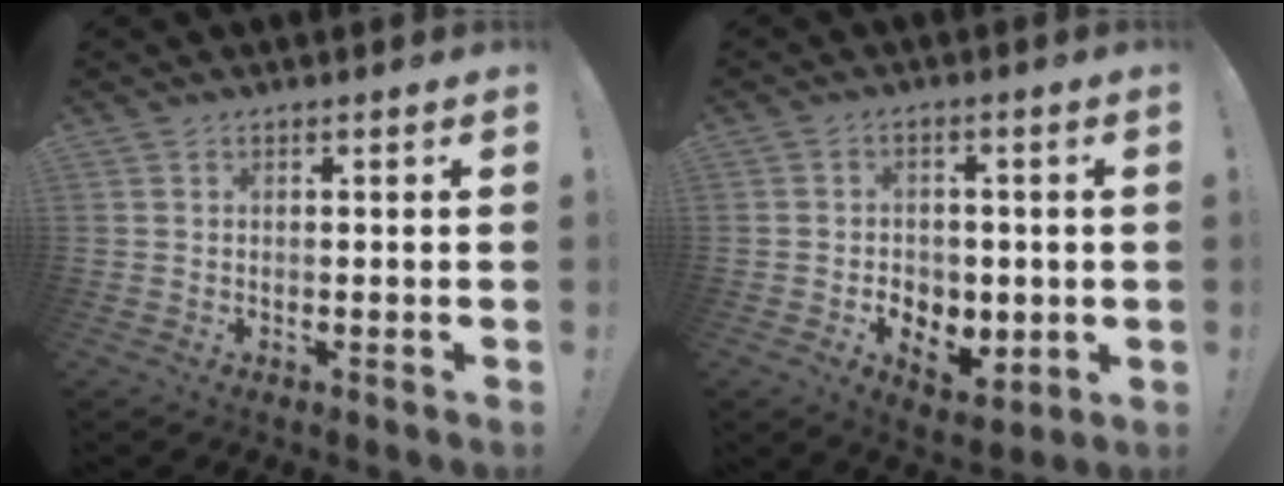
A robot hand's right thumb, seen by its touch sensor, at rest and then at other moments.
{"total": 6.9, "force": [-1.3, 5.7, 3.7], "torque": [-0.033, 0.002, -0.017]}